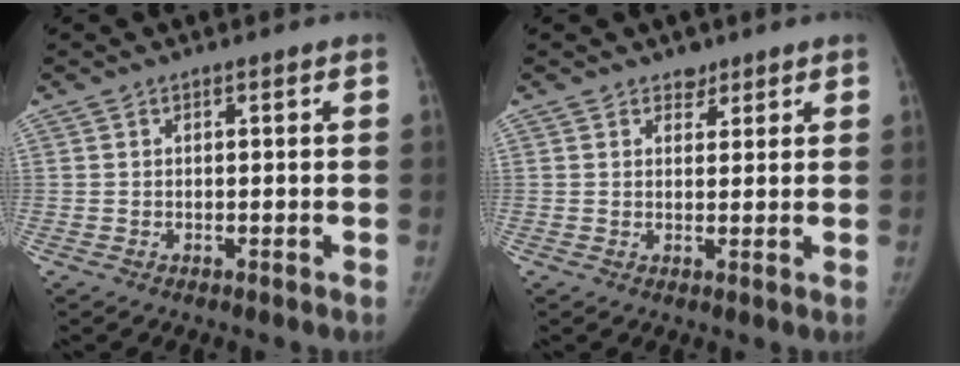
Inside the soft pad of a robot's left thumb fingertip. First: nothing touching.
{"total": 2.3, "force": [1.7, 1.5, 0.3], "torque": [0.013, -0.010, 0.022]}